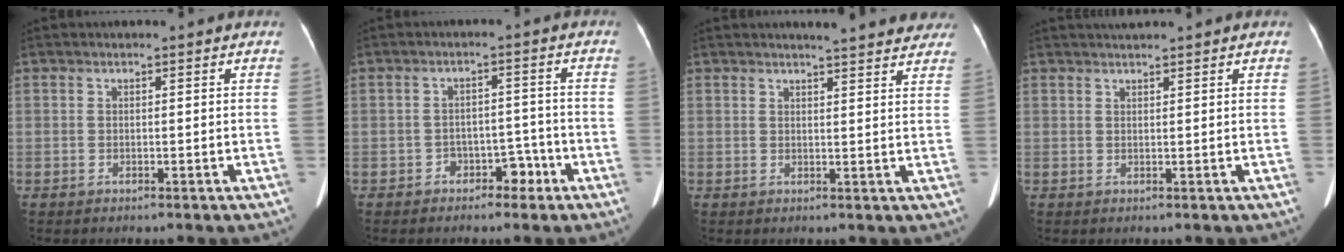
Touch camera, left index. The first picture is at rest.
{"total": 3.7, "force": [-2.3, 2.4, 1.5], "torque": [-0.016, 0.016, -0.029]}
{"total": 10.5, "force": [9.6, 1.5, 3.9], "torque": [-0.031, -0.004, 0.092]}
{"total": 1.8, "force": [1.6, -0.4, 0.6], "torque": [-0.006, 0.015, 0.033]}